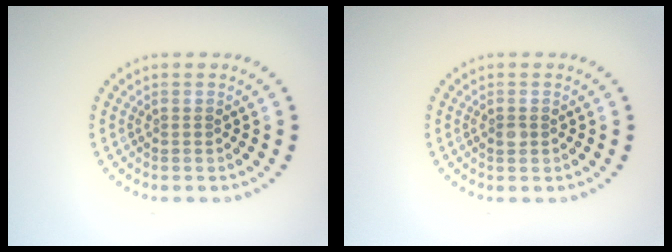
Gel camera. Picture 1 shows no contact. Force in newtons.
{"total": 0.9, "press": 0.9, "slide": 0.0}